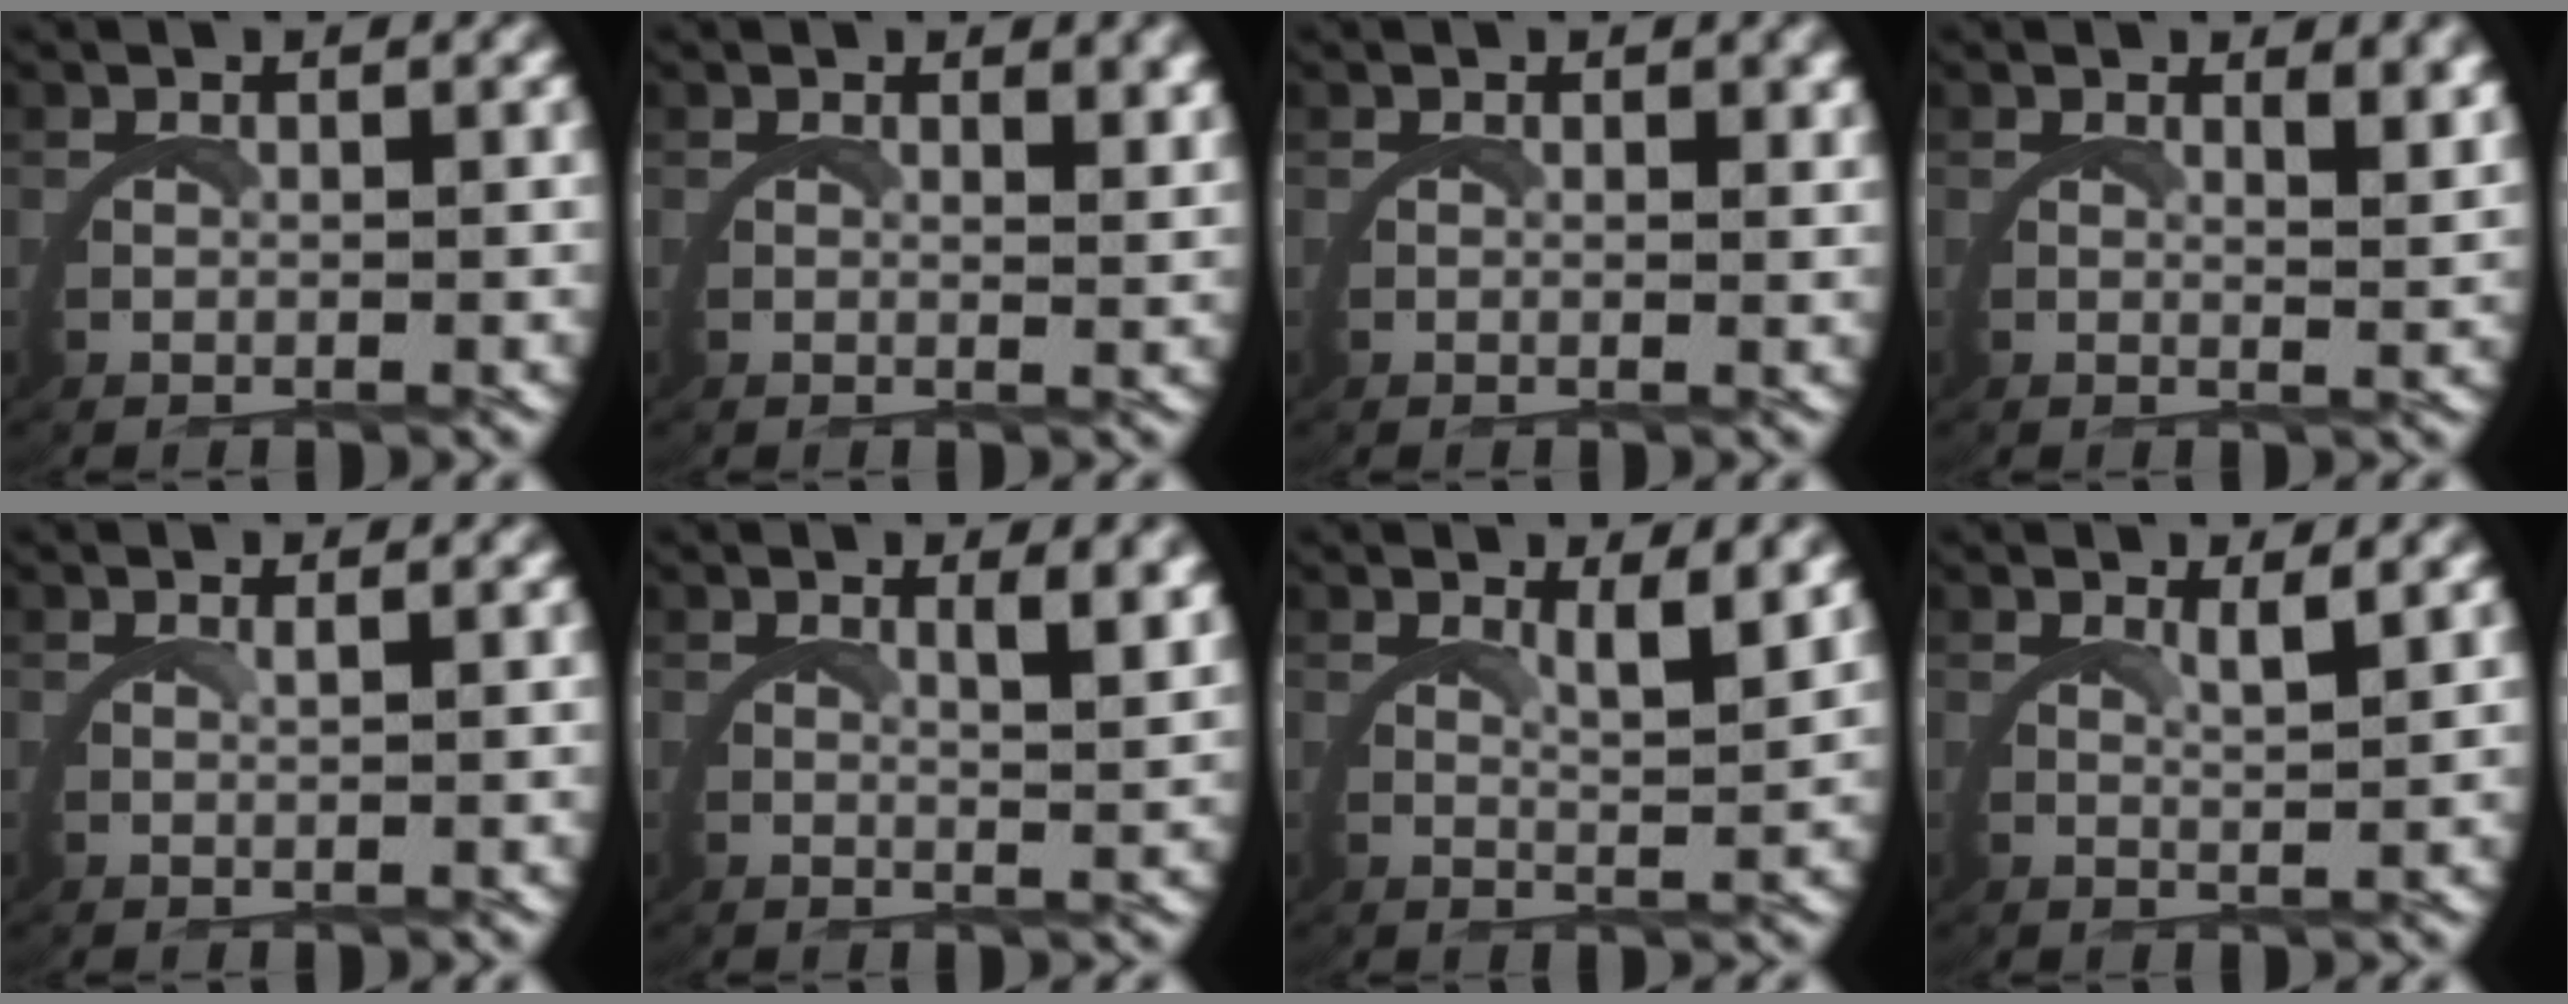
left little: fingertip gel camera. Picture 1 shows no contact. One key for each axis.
{"total": 1.6, "fx": 1.5, "fy": -0.1, "fz": 0.6, "tx": -0.016, "ty": -0.006, "tz": 0.020}
{"total": 0.7, "fx": 0.6, "fy": 0.1, "fz": 0.4, "tx": -0.009, "ty": -0.002, "tz": 0.007}
{"total": 2.4, "fx": 2.1, "fy": -0.1, "fz": 1.1, "tx": -0.023, "ty": -0.011, "tz": 0.032}
{"total": 0.8, "fx": 0.5, "fy": -0.3, "fz": 0.5, "tx": -0.012, "ty": 0.002, "tz": 0.008}
{"total": 2.7, "fx": 2.1, "fy": -0.4, "fz": 1.7, "tx": -0.031, "ty": -0.010, "tz": 0.033}
{"total": 3.1, "fx": 2.4, "fy": -0.4, "fz": 1.9, "tx": -0.033, "ty": -0.009, "tz": 0.039}
{"total": 2.2, "fx": 1.8, "fy": -0.7, "fz": 1.0, "tx": -0.022, "ty": -0.006, "tz": 0.031}